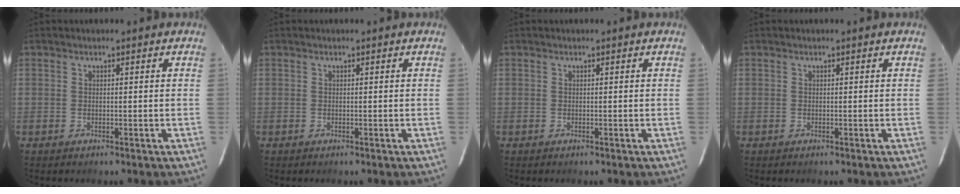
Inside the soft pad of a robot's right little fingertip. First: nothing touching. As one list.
[{"total": 0.0}, {"total": 0.0}, {"total": 0.0}]